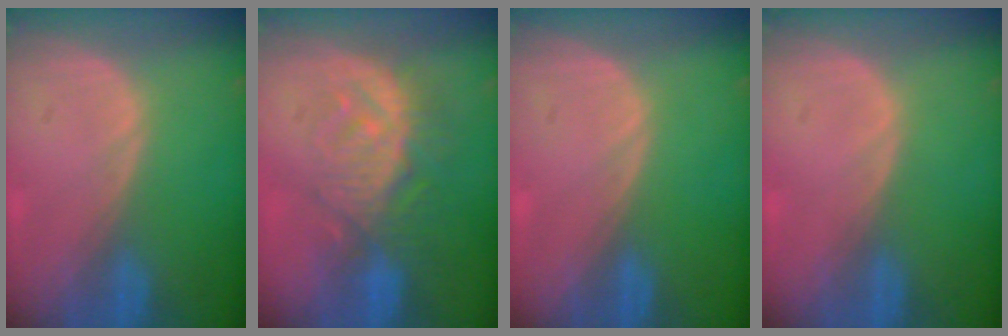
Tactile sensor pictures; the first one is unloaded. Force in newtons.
{"total": 9.2, "press": 8.3, "slide": 4.0}
{"total": 0.0}
{"total": 0.0}